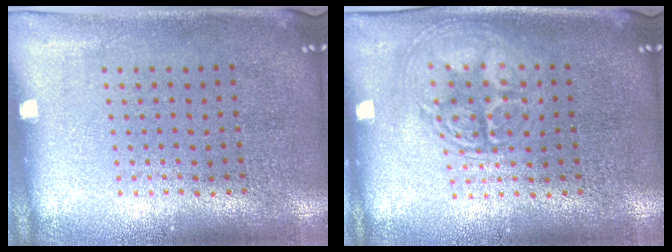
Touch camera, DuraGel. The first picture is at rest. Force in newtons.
{"total": 2.9, "press": 2.9, "slide": 0.4}